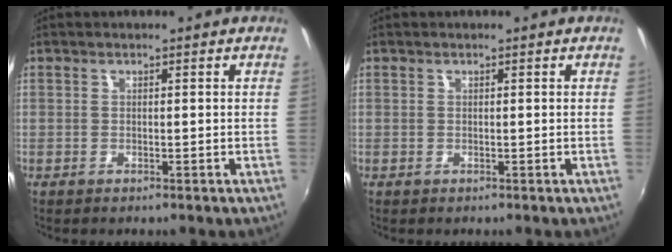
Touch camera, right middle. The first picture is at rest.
{"total": 0.0}